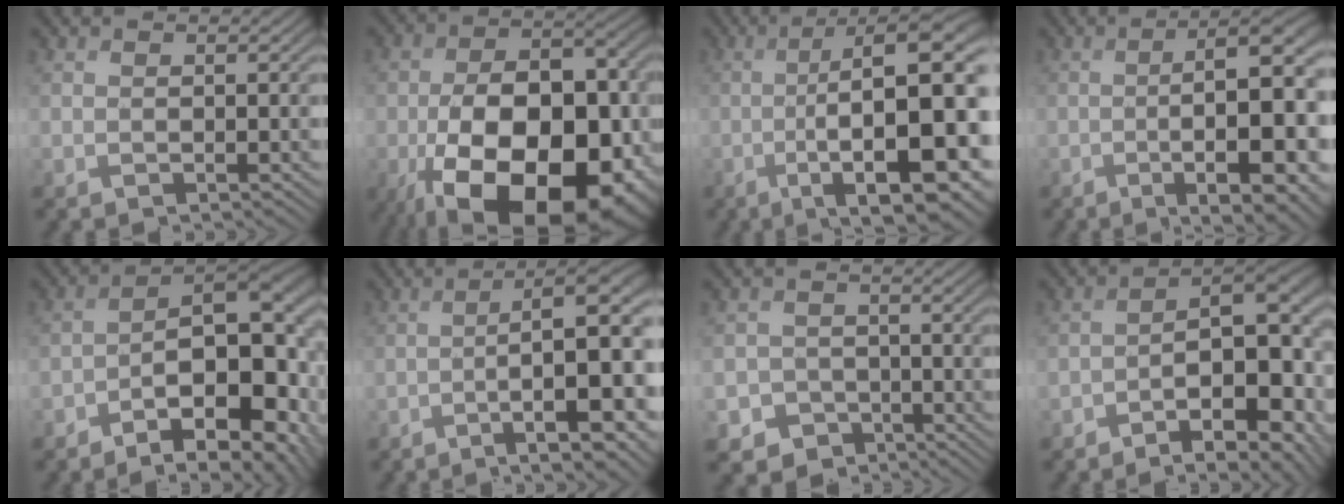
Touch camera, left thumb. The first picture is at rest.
{"total": 22.6, "force": [-8.7, 13.7, 15.7], "torque": [-0.206, -0.026, -0.115]}
{"total": 17.8, "force": [-3.4, 5.8, 16.5], "torque": [-0.232, -0.015, -0.042]}
{"total": 15.0, "force": [-2.5, 4.8, 14.0], "torque": [-0.195, -0.015, -0.027]}
{"total": 15.9, "force": [-5.6, 7.7, 12.8], "torque": [-0.172, -0.018, -0.075]}
{"total": 14.1, "force": [-3.2, 3.9, 13.2], "torque": [-0.177, -0.006, -0.042]}
{"total": 4.6, "force": [-2.3, 3.9, 0.9], "torque": [-0.020, -0.006, -0.044]}
{"total": 14.4, "force": [-5.3, 6.4, 11.7], "torque": [-0.149, -0.017, -0.063]}